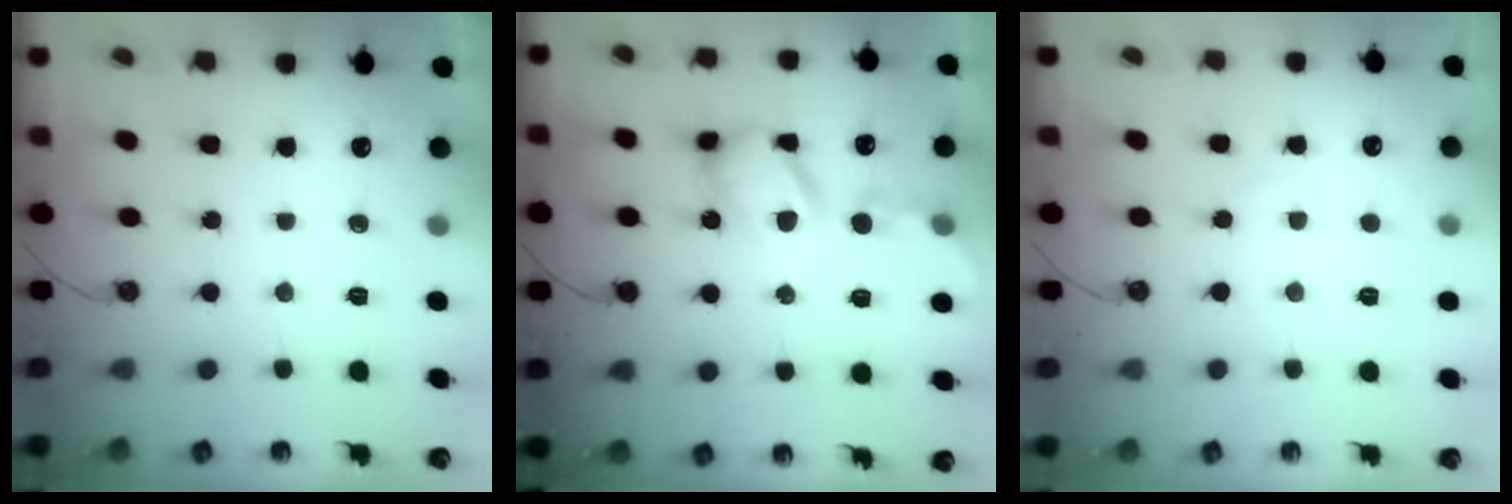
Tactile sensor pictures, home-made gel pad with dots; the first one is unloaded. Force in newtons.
{"total": 14.7, "press": 14.6, "slide": 1.2}
{"total": 3.2, "press": 3.1, "slide": 0.4}